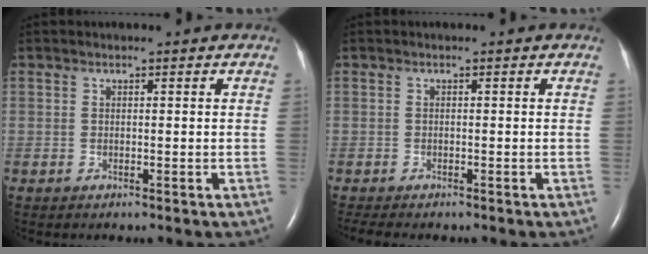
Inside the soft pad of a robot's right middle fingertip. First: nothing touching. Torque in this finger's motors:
{"motor_torque": [-0.17, -0.01, 0.12, 0.03]}